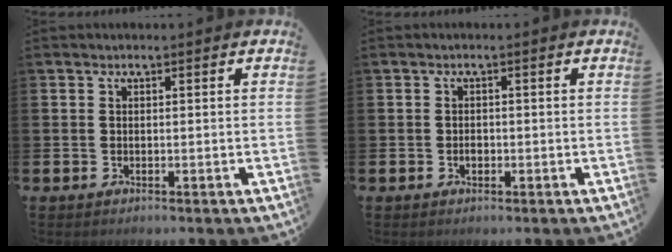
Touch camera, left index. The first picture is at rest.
{"total": 1.1, "force": [-0.4, 0.8, 0.6], "torque": [-0.012, 0.004, -0.008]}